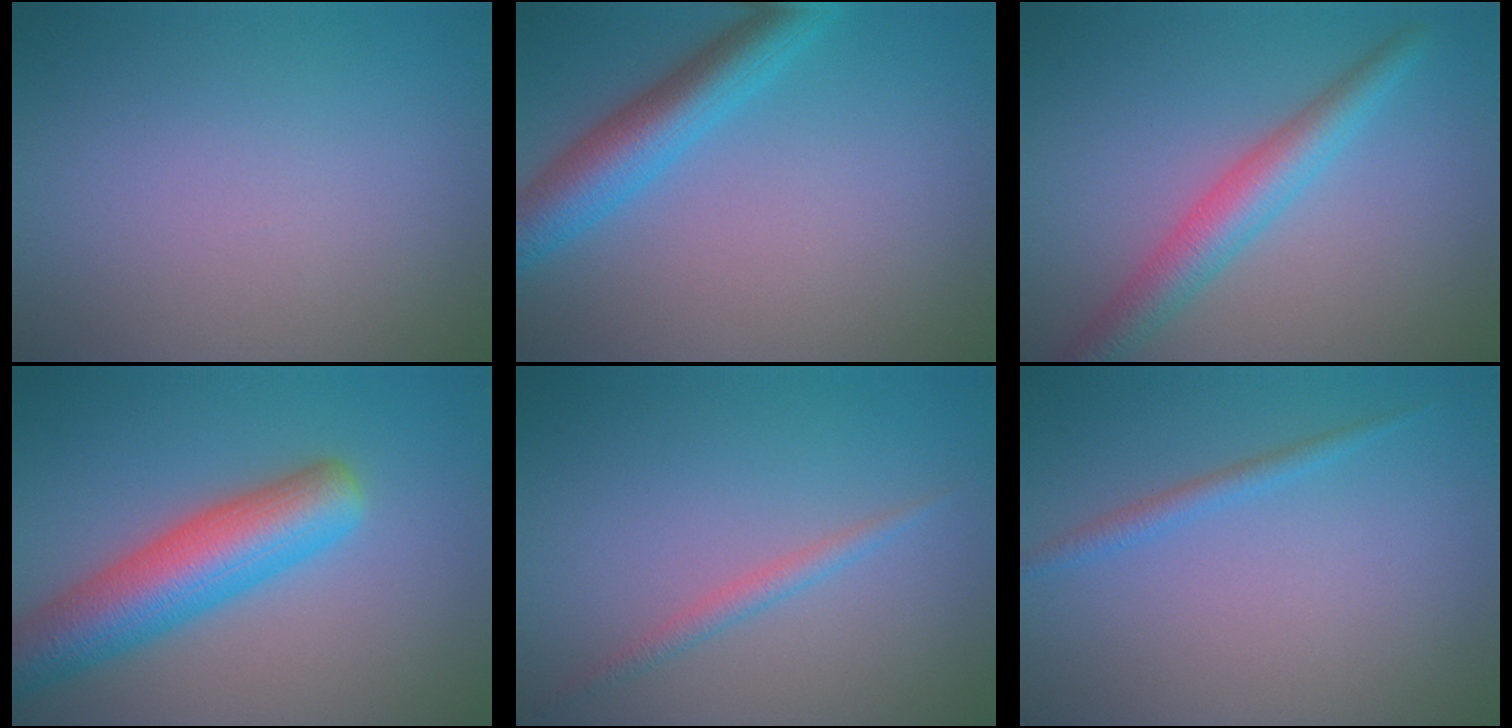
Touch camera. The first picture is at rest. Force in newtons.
{"total": 5.4, "press": 5.4, "slide": 0.1}
{"total": 4.2, "press": 4.2, "slide": 0.1}
{"total": 7.5, "press": 7.5, "slide": 0.4}
{"total": 1.4, "press": 1.4, "slide": 0.1}
{"total": 1.3, "press": 1.3, "slide": 0.1}